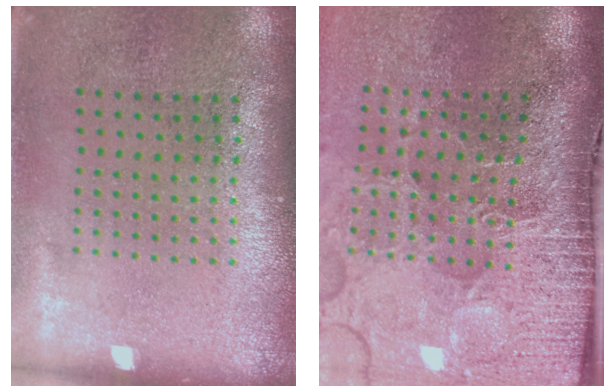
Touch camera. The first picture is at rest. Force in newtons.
{"total": 5.1, "press": 4.1, "slide": 3.0}